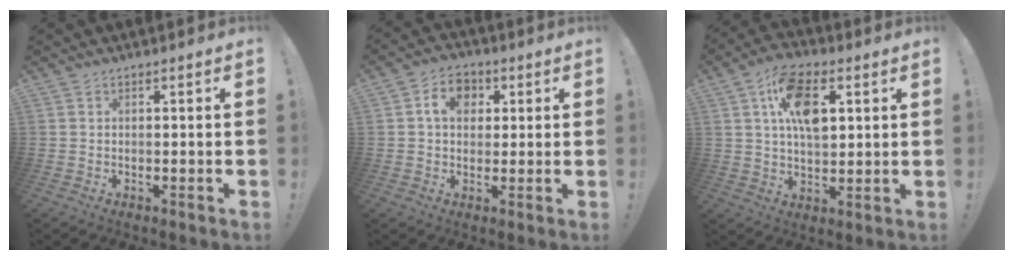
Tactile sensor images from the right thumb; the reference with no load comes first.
{"total": 7.8, "force": [1.9, 6.1, 4.5], "torque": [-0.064, 0.008, 0.034]}
{"total": 13.3, "force": [4.0, 7.8, 10.1], "torque": [-0.154, 0.008, 0.073]}